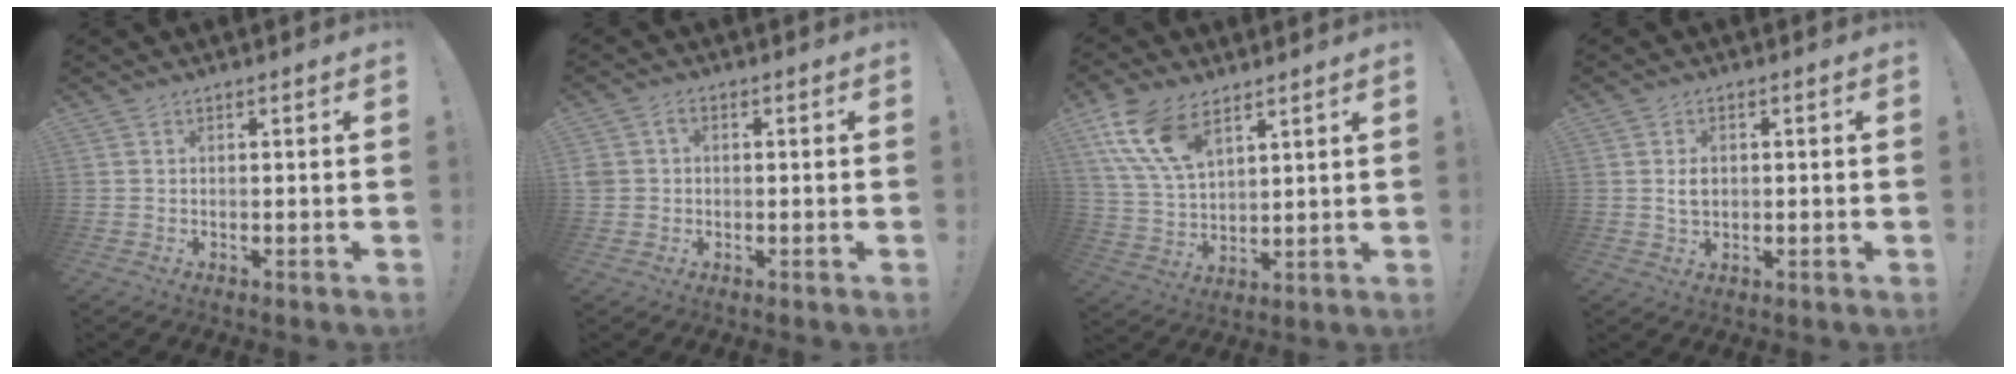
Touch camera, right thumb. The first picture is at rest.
{"total": 2.7, "force": [-0.2, 2.4, 1.3], "torque": [-0.020, 0.004, -0.003]}
{"total": 15.1, "force": [8.5, 8.6, 9.0], "torque": [-0.195, -0.026, 0.164]}
{"total": 3.0, "force": [0.5, 2.3, 1.9], "torque": [-0.019, 0.001, 0.006]}